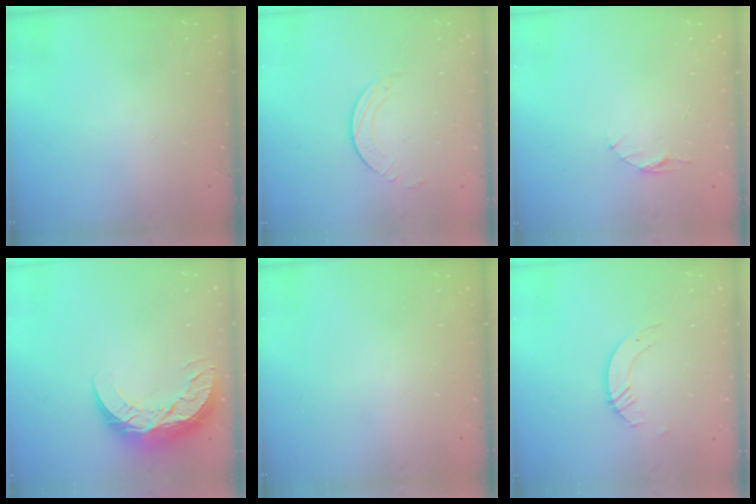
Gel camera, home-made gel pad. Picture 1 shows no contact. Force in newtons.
{"total": 1.6, "press": 1.6, "slide": 0.2}
{"total": 3.5, "press": 3.5, "slide": 0.3}
{"total": 12.6, "press": 12.6, "slide": 0.8}
{"total": 0.0}
{"total": 3.4, "press": 3.4, "slide": 0.1}